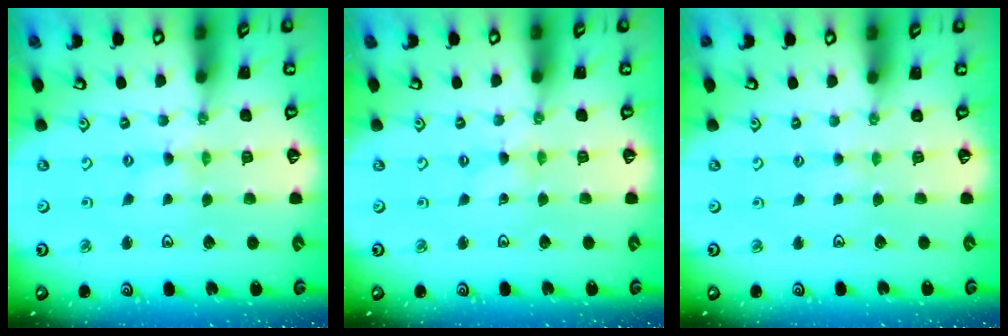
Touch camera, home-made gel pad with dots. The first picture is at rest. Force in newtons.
{"total": 0.0}
{"total": 2.1, "press": 2.1, "slide": 0.3}